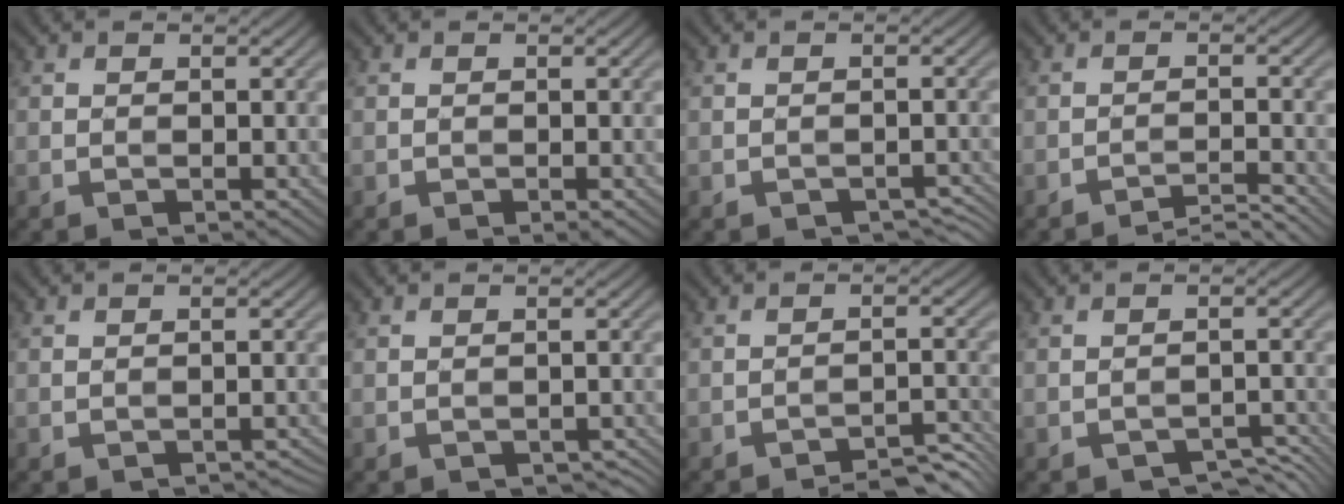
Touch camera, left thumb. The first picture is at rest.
{"total": 0.0}
{"total": 1.1, "force": [-1.0, 0.3, 0.3], "torque": [-0.007, -0.005, -0.015]}
{"total": 2.8, "force": [-2.7, -0.5, 0.6], "torque": [0.000, 0.011, -0.059]}
{"total": 0.8, "force": [-0.7, -0.2, -0.2], "torque": [0.006, 0.000, -0.013]}
{"total": 0.8, "force": [-0.7, 0.3, 0.1], "torque": [-0.003, -0.002, -0.012]}
{"total": 3.5, "force": [-3.4, -0.1, 0.8], "torque": [-0.005, 0.011, -0.054]}
{"total": 2.4, "force": [-2.3, 0.8, 0.6], "torque": [-0.014, 0.000, -0.029]}